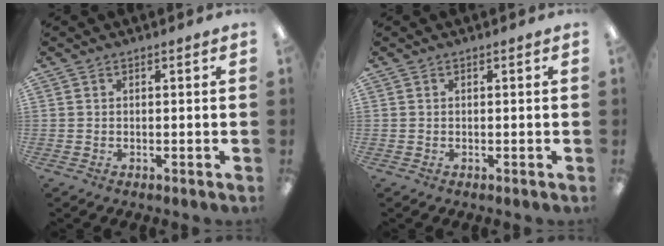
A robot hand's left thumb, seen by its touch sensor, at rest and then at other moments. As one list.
[{"total": 0.0}]